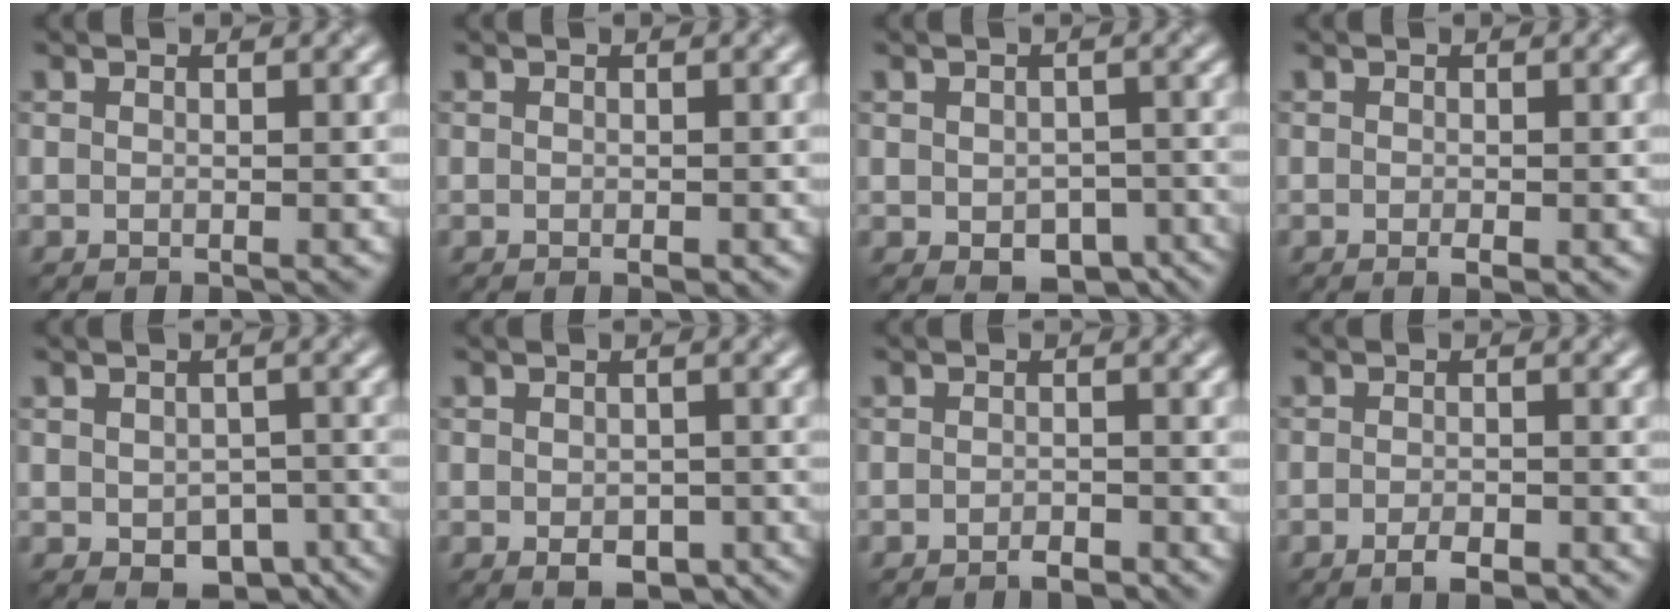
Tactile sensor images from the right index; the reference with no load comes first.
{"total": 0.6, "force": [-0.3, 0.2, 0.5], "torque": [-0.007, -0.001, -0.002]}
{"total": 4.9, "force": [-2.2, 3.0, 3.2], "torque": [-0.035, -0.017, -0.022]}
{"total": 0.9, "force": [-0.4, 0.3, 0.8], "torque": [-0.014, -0.003, -0.003]}
{"total": 5.5, "force": [-2.6, 3.3, 3.5], "torque": [-0.045, -0.020, -0.026]}
{"total": 3.6, "force": [-1.5, 2.1, 2.5], "torque": [-0.033, -0.012, -0.019]}
{"total": 1.3, "force": [-1.0, 0.4, 0.8], "torque": [-0.013, -0.002, -0.018]}
{"total": 2.3, "force": [-1.4, 0.8, 1.7], "torque": [-0.027, -0.002, -0.023]}